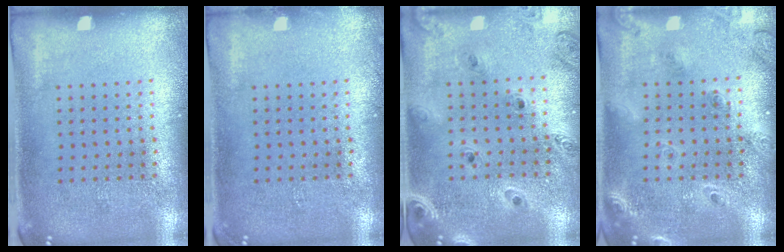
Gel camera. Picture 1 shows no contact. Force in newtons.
{"total": 0.6, "press": 0.6, "slide": 0.1}
{"total": 1.3, "press": 1.3, "slide": 0.1}
{"total": 1.8, "press": 1.7, "slide": 0.6}